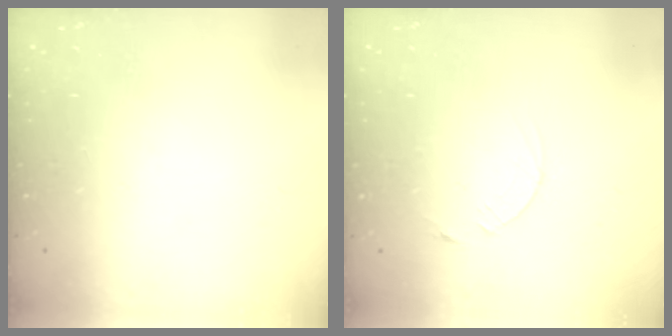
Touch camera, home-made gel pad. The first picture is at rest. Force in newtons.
{"total": 2.5, "press": 2.5, "slide": 0.3}